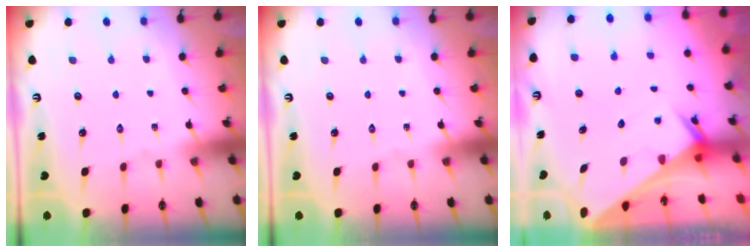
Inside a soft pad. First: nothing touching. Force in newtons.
{"total": 0.0}
{"total": 2.9, "press": 2.9, "slide": 0.3}